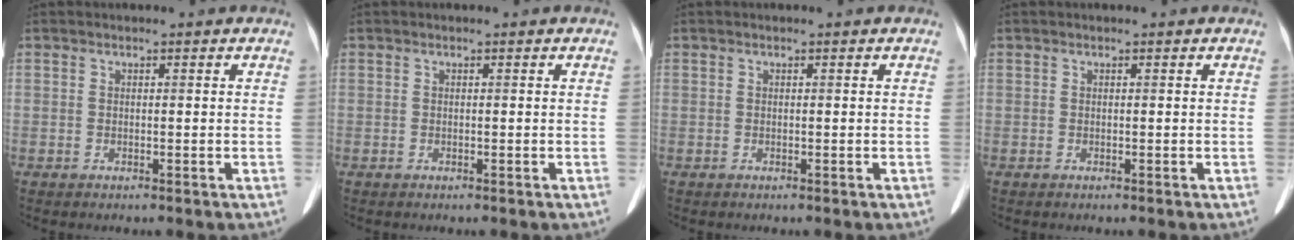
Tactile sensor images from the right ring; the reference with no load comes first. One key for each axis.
{"total": 0.0}
{"total": 0.0}
{"total": 0.0}